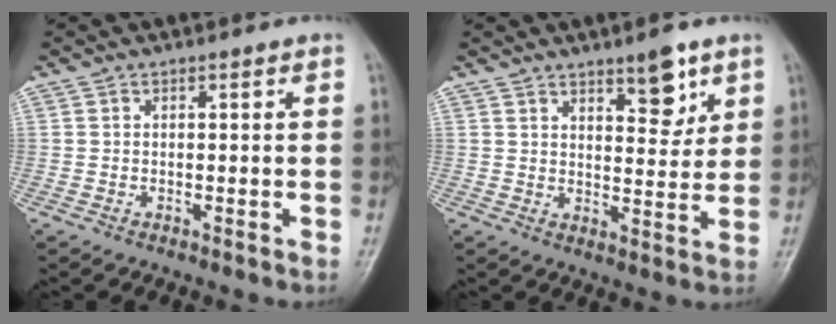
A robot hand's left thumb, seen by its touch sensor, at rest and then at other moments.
{"total": 7.4, "force": [4.6, 2.8, 5.0], "torque": [-0.050, -0.031, 0.067]}